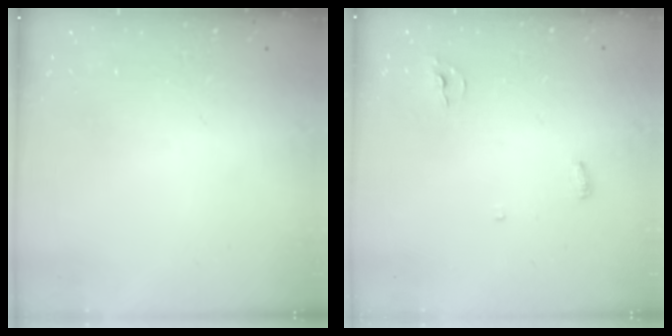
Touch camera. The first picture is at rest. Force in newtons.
{"total": 3.8, "press": 3.8, "slide": 0.3}